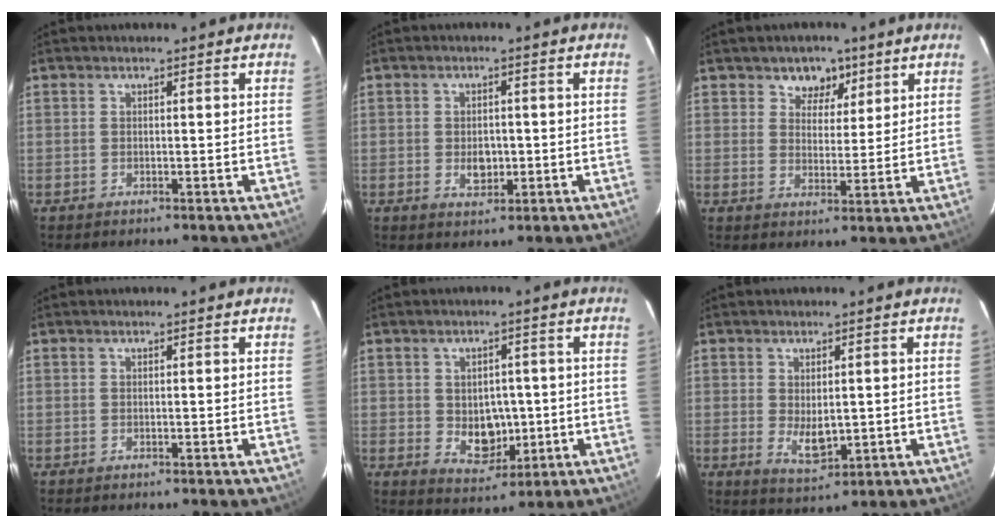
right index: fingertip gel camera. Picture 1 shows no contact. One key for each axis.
{"total": 4.0, "fx": -0.8, "fy": 2.8, "fz": 2.7, "tx": -0.046, "ty": -0.001, "tz": -0.009}
{"total": 5.5, "fx": 3.3, "fy": 4.1, "fz": 1.6, "tx": -0.013, "ty": -0.004, "tz": 0.051}
{"total": 0.0}
{"total": 7.1, "fx": -0.7, "fy": 5.7, "fz": 4.3, "tx": -0.076, "ty": -0.003, "tz": 0.007}
{"total": 5.1, "fx": -0.2, "fy": 2.9, "fz": 4.2, "tx": -0.069, "ty": -0.013, "tz": 0.005}